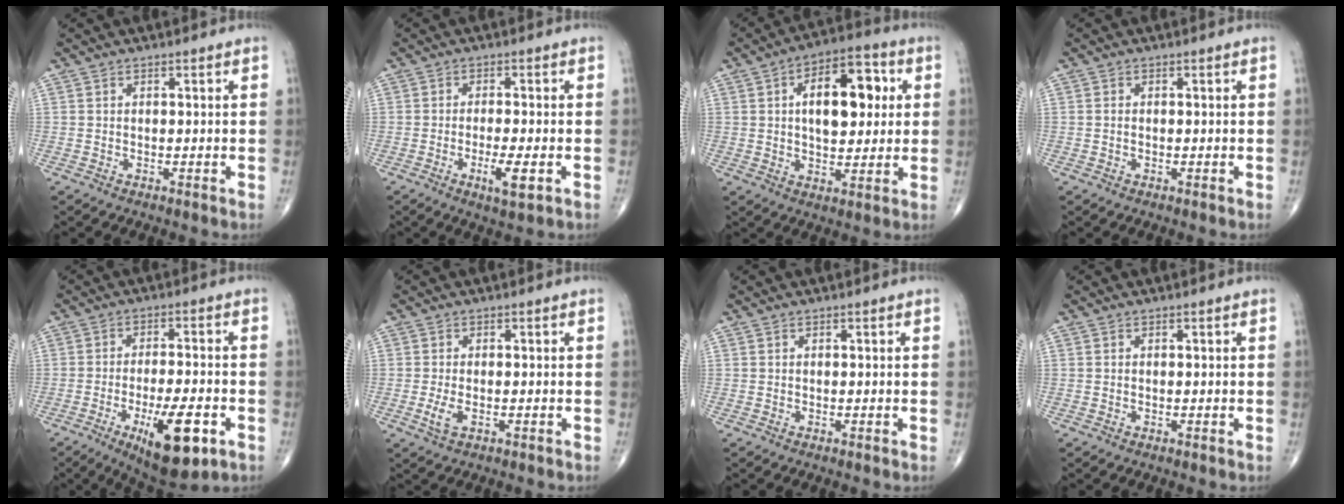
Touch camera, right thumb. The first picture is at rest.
{"total": 5.2, "force": [-1.9, 1.1, 4.7], "torque": [-0.082, -0.006, -0.031]}
{"total": 14.4, "force": [3.0, 7.7, 11.9], "torque": [-0.147, 0.009, 0.040]}
{"total": 0.6, "force": [-0.1, 0.4, 0.4], "torque": [-0.008, 0.001, -0.002]}
{"total": 13.7, "force": [-5.6, 4.5, 11.7], "torque": [-0.175, 0.011, -0.075]}
{"total": 2.9, "force": [-0.9, 1.3, 2.5], "torque": [-0.056, -0.005, -0.016]}
{"total": 0.0}
{"total": 0.0}